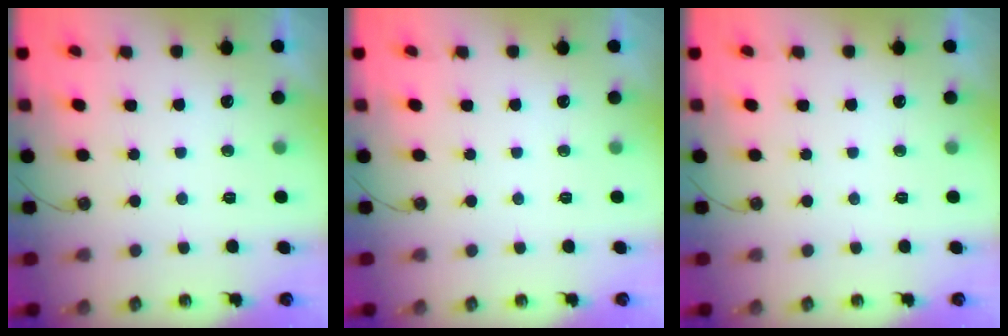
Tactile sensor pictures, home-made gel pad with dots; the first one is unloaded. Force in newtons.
{"total": 0.0}
{"total": 0.0}